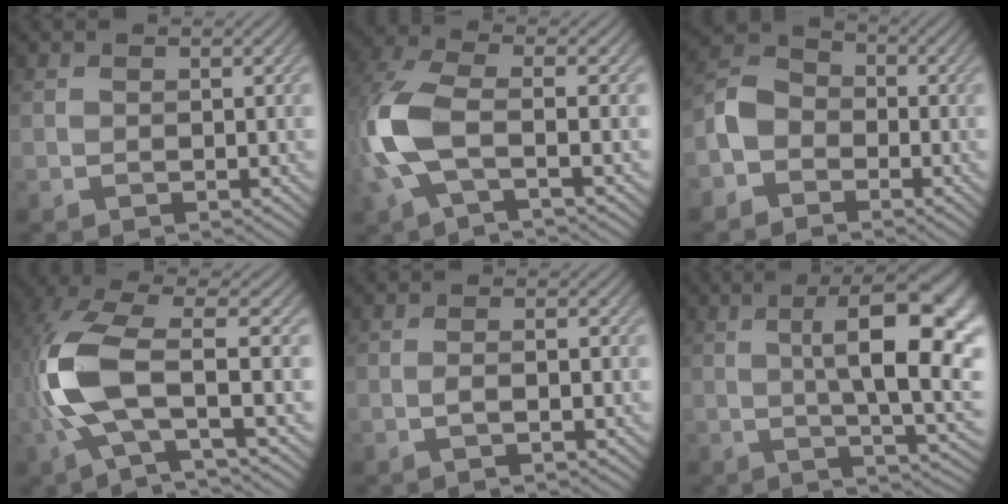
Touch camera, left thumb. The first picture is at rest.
{"total": 9.3, "force": [-1.5, 4.0, 8.2], "torque": [-0.210, -0.005, -0.039]}
{"total": 4.6, "force": [-2.3, 3.5, 2.0], "torque": [-0.047, 0.007, -0.061]}
{"total": 10.6, "force": [-1.4, 3.5, 9.9], "torque": [-0.224, 0.006, -0.039]}
{"total": 1.7, "force": [-0.6, 0.3, 1.5], "torque": [-0.031, 0.004, -0.015]}
{"total": 13.8, "force": [1.5, 4.3, 13.0], "torque": [-0.178, 0.004, 0.029]}